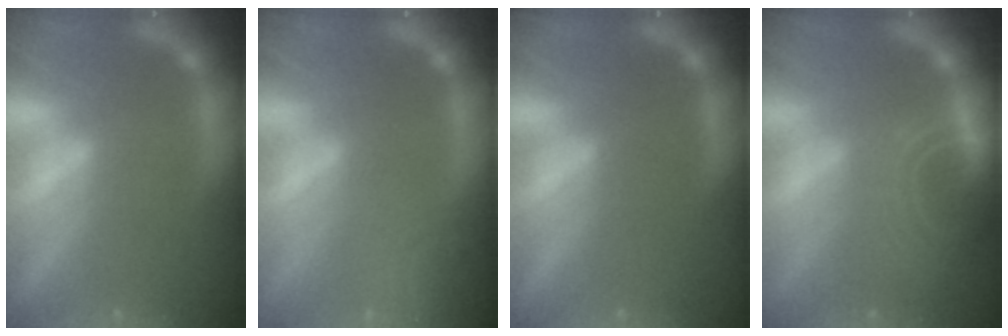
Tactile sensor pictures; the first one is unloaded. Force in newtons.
{"total": 8.5}
{"total": 0.0}
{"total": 7.0}